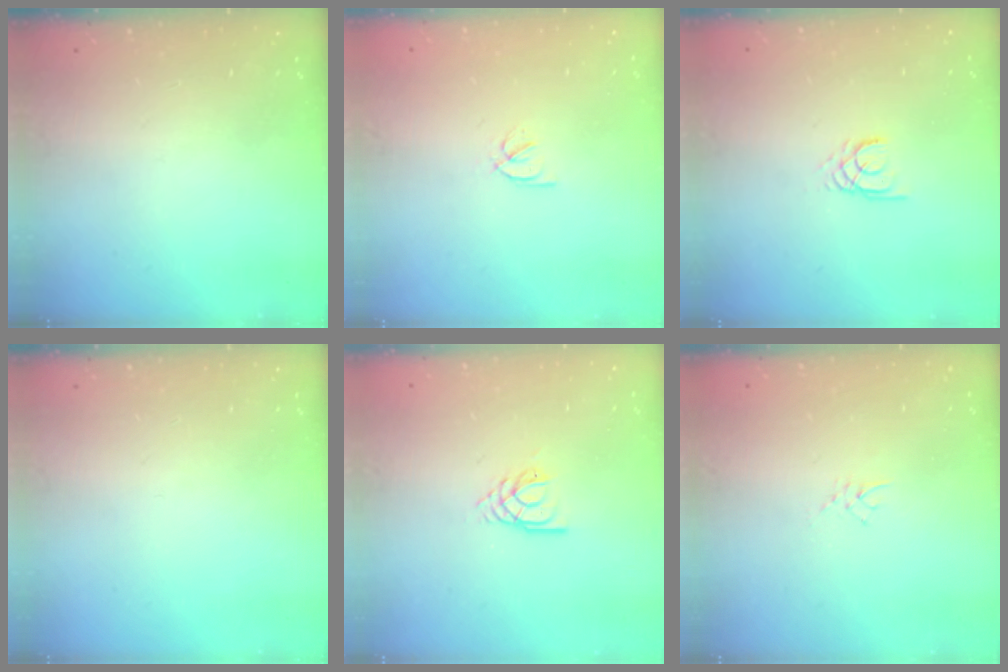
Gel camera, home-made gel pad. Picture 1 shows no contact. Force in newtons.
{"total": 2.1, "press": 2.1, "slide": 0.4}
{"total": 2.4, "press": 2.4, "slide": 0.1}
{"total": 0.0}
{"total": 2.8, "press": 2.8, "slide": 0.3}
{"total": 2.4, "press": 2.4, "slide": 0.4}